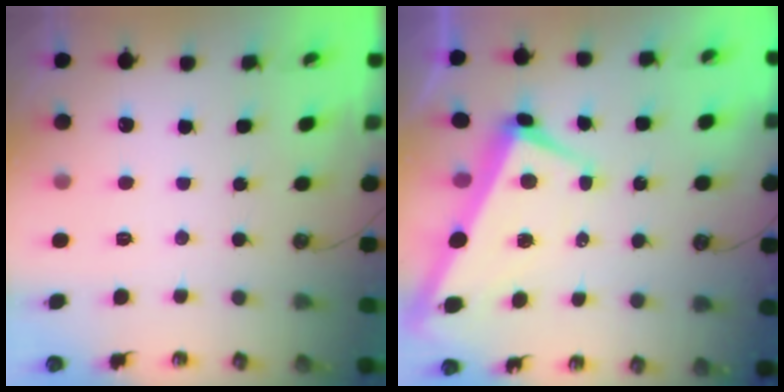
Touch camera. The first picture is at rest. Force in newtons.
{"total": 0.8, "press": 0.2, "slide": 0.8}